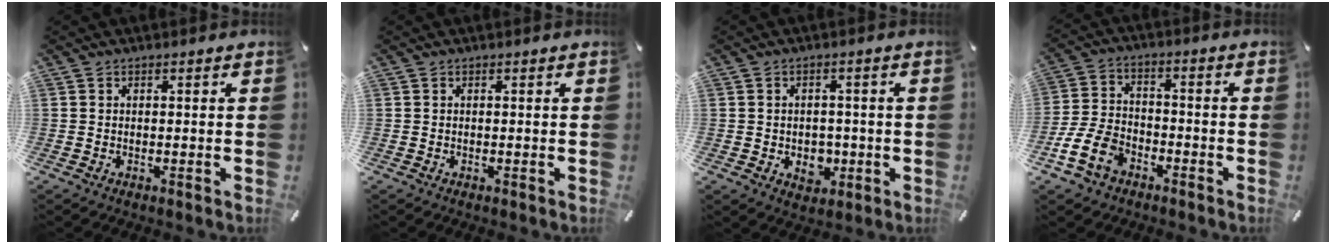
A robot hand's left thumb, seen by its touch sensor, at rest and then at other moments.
{"total": 0.0}
{"total": 4.9, "force": [-0.8, 4.3, 2.3], "torque": [-0.016, 0.000, -0.013]}
{"total": 10.9, "force": [-5.6, 7.5, 5.6], "torque": [-0.125, 0.029, -0.103]}